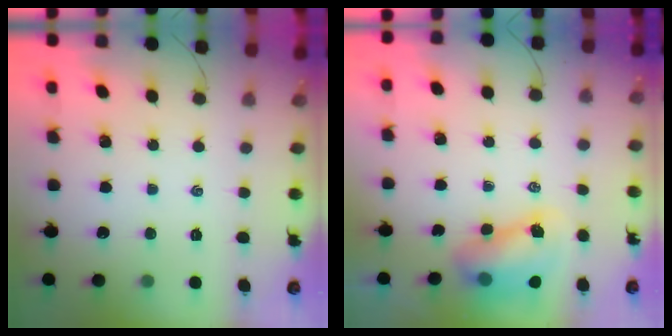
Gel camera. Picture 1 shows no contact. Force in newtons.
{"total": 7.9, "press": 7.7, "slide": 1.6}